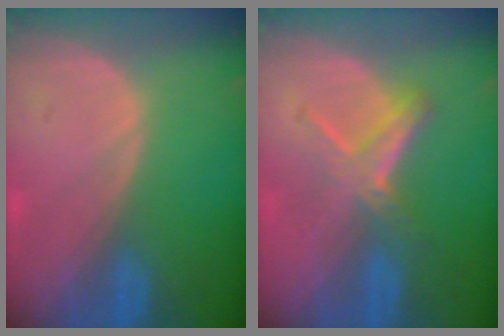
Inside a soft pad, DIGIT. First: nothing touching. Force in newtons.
{"total": 5.0, "press": 4.9, "slide": 0.8}